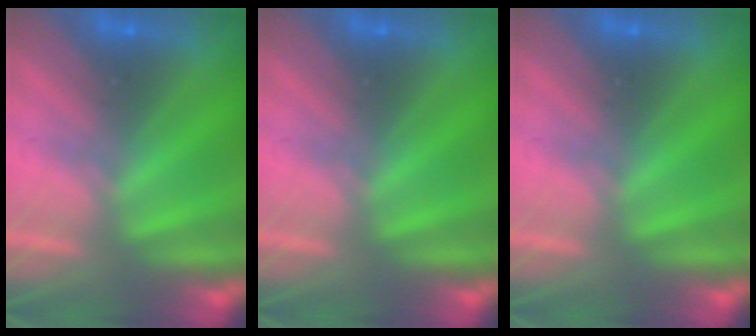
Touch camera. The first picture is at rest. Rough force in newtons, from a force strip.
{"total": 0.0}
{"total": 0.0}